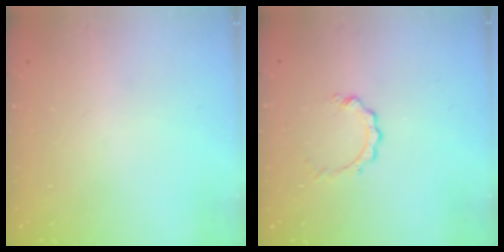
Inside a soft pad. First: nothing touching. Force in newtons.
{"total": 2.9, "press": 2.9, "slide": 0.3}